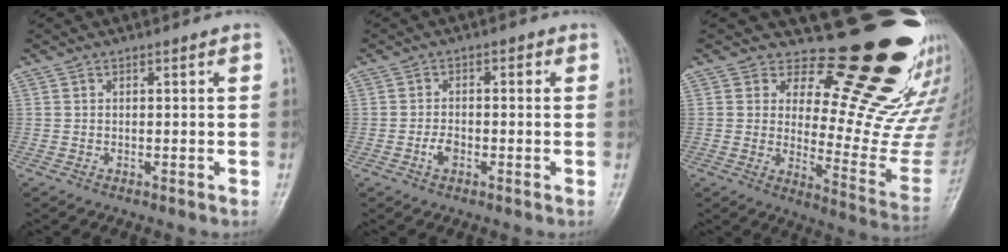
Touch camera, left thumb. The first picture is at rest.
{"total": 3.1, "force": [-1.1, 2.0, 2.0], "torque": [-0.026, 0.011, -0.025]}
{"total": 22.3, "force": [16.7, 7.9, 12.5], "torque": [-0.115, -0.148, 0.217]}